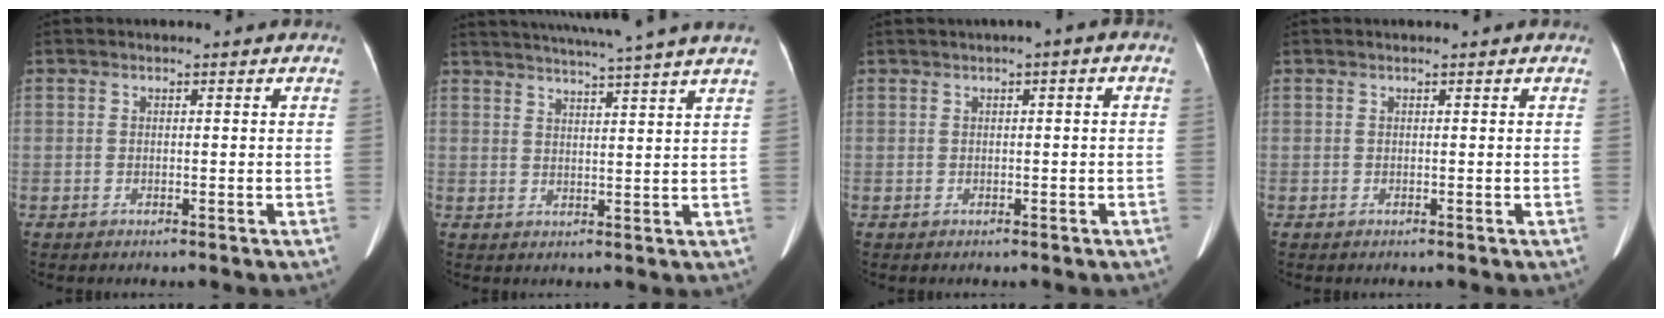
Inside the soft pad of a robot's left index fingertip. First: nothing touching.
{"total": 14.1, "force": [12.4, -2.0, 6.4], "torque": [-0.110, -0.014, 0.158]}
{"total": 1.5, "force": [0.2, 0.2, 1.5], "torque": [-0.020, 0.009, 0.002]}
{"total": 0.0}